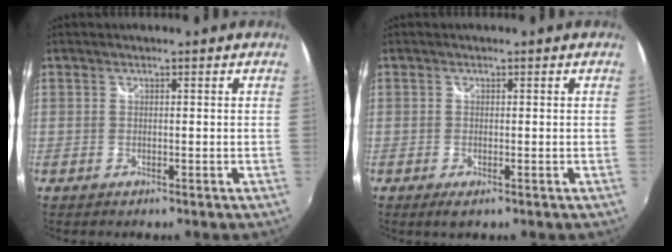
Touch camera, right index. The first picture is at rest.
{"total": 1.4, "force": [-0.6, 0.5, 1.2], "torque": [-0.024, -0.007, -0.009]}